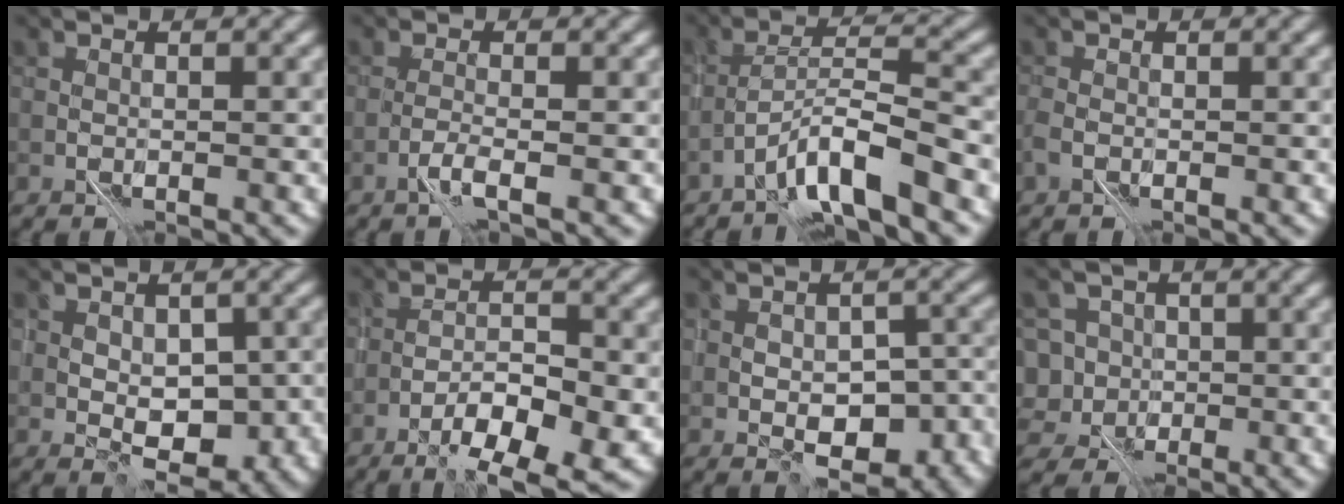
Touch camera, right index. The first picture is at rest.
{"total": 1.0, "force": [-0.6, -0.4, 0.7], "torque": [-0.012, 0.008, -0.021]}
{"total": 5.2, "force": [-3.7, 0.2, 3.8], "torque": [-0.060, 0.014, -0.072]}
{"total": 1.5, "force": [-0.8, 0.9, 0.9], "torque": [-0.019, -0.002, -0.018]}
{"total": 4.5, "force": [-0.1, 2.5, 3.7], "torque": [-0.047, 0.001, 0.001]}
{"total": 5.4, "force": [-3.1, 1.2, 4.2], "torque": [-0.062, 0.008, -0.049]}
{"total": 7.0, "force": [-2.1, 4.0, 5.3], "torque": [-0.065, -0.011, -0.018]}
{"total": 7.0, "force": [-0.5, 6.6, 2.1], "torque": [-0.048, 0.026, -0.049]}